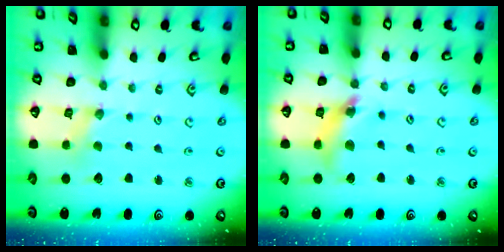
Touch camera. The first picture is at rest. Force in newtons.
{"total": 11.9, "press": 11.8, "slide": 1.5}